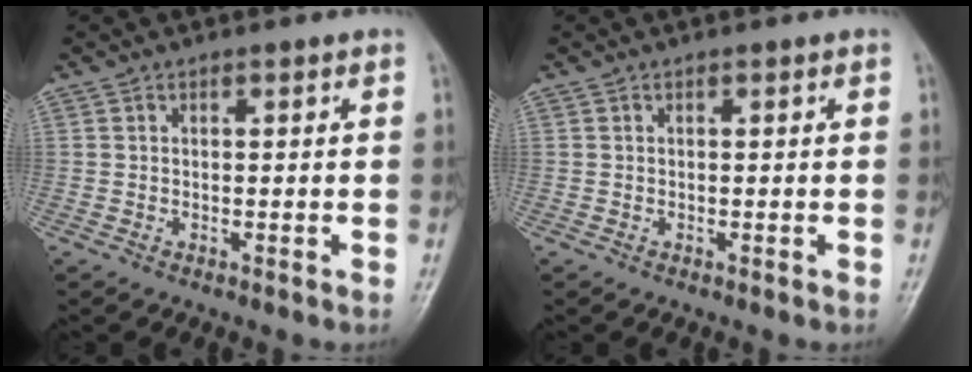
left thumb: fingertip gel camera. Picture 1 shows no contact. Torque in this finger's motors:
{"motor_torque": [0.00, 0.00, -0.01, -0.03, 0.00]}